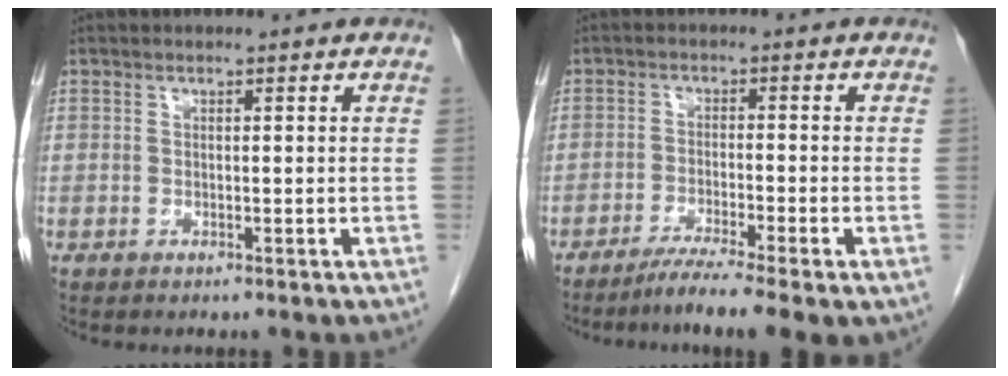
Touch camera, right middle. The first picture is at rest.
{"total": 7.7, "force": [-5.3, 0.1, 5.6], "torque": [-0.087, -0.015, -0.085]}